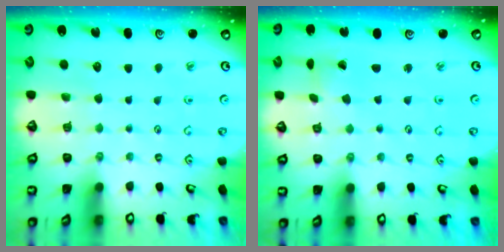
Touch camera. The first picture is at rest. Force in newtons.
{"total": 1.6, "press": 1.5, "slide": 0.1}